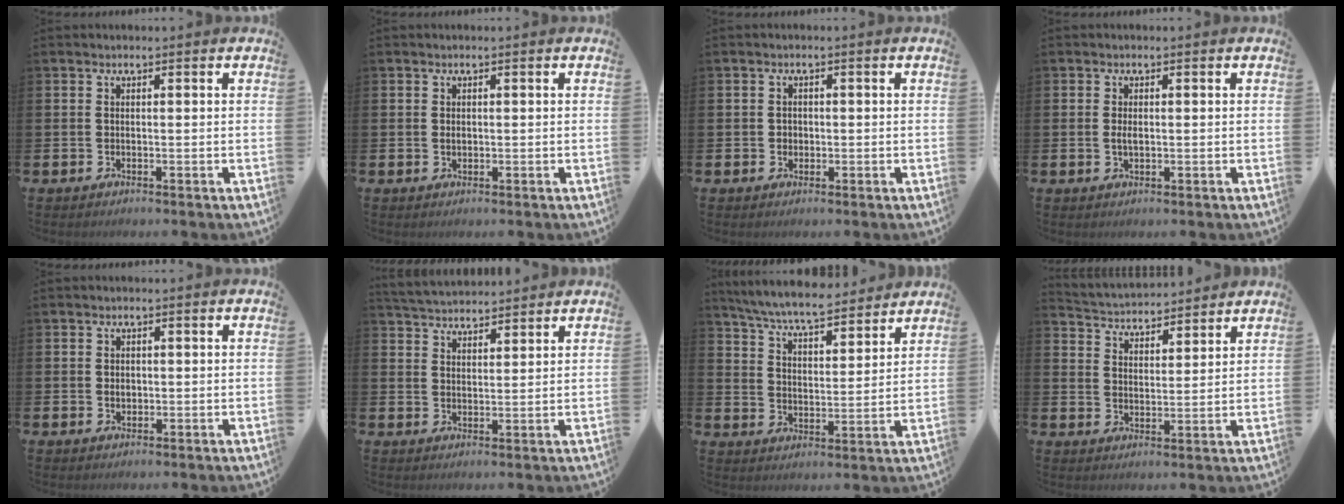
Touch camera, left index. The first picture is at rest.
{"total": 0.7, "force": [0.1, 0.5, 0.5], "torque": [-0.006, 0.003, 0.000]}
{"total": 1.2, "force": [0.1, 1.2, 0.3], "torque": [0.005, 0.004, -0.003]}
{"total": 1.5, "force": [0.0, 0.8, 1.3], "torque": [-0.021, 0.002, -0.002]}
{"total": 1.2, "force": [0.1, 1.0, 0.6], "torque": [-0.001, 0.002, -0.003]}
{"total": 4.1, "force": [4.1, 0.6, 0.1], "torque": [-0.020, -0.019, 0.075]}
{"total": 7.6, "force": [7.0, 1.0, 2.5], "torque": [-0.081, -0.041, 0.125]}
{"total": 4.0, "force": [3.9, 0.9, -0.4], "torque": [-0.015, -0.030, 0.068]}